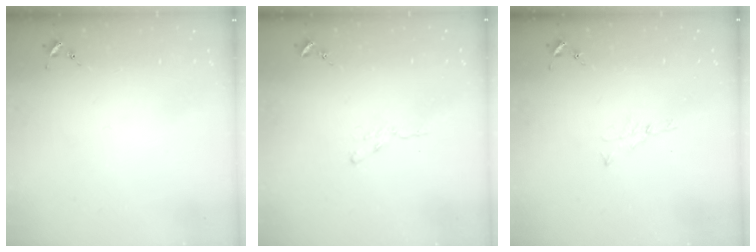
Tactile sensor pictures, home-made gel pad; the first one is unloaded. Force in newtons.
{"total": 3.5, "press": 3.5, "slide": 0.4}
{"total": 3.0, "press": 3.0, "slide": 0.3}